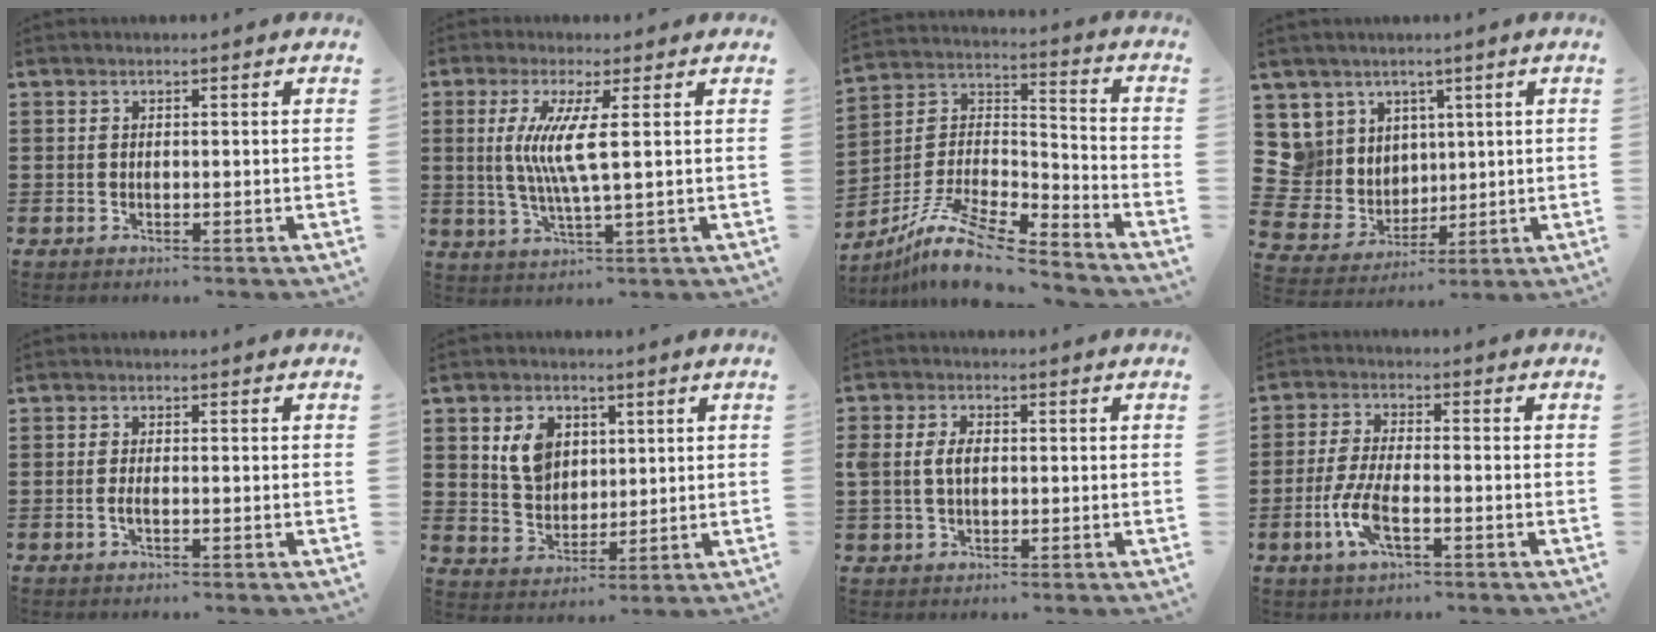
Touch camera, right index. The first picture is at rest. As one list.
[{"total": 7.2, "force": [1.2, 0.1, 7.1], "torque": [-0.152, -0.015, 0.013]}, {"total": 12.4, "force": [-10.0, 2.3, 6.9], "torque": [-0.145, 0.022, -0.197]}, {"total": 7.7, "force": [3.1, 7.1, 0.2], "torque": [-0.066, -0.022, 0.062]}, {"total": 1.3, "force": [-0.4, 0.3, 1.2], "torque": [-0.030, -0.003, -0.010]}, {"total": 6.7, "force": [2.5, 5.0, 3.6], "torque": [-0.074, 0.009, 0.043]}, {"total": 3.6, "force": [0.3, 2.3, 2.7], "torque": [-0.072, 0.006, -0.002]}, {"total": 6.5, "force": [-2.3, 2.2, 5.7], "torque": [-0.135, -0.013, -0.047]}]